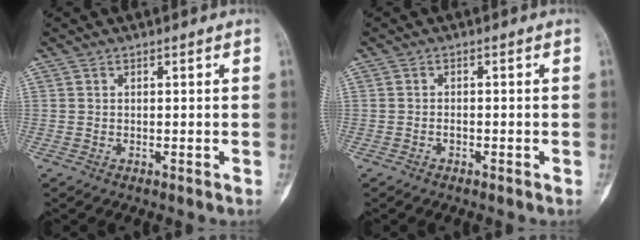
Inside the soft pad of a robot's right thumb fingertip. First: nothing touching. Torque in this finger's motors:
{"motor_torque": [-0.22, -0.08, 0.07, 0.16, -0.07]}